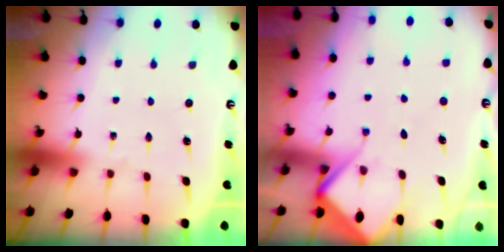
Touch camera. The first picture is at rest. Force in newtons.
{"total": 6.6, "press": 6.6, "slide": 0.6}